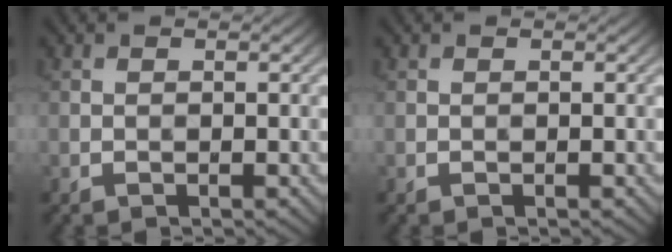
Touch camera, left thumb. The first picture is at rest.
{"total": 0.0}